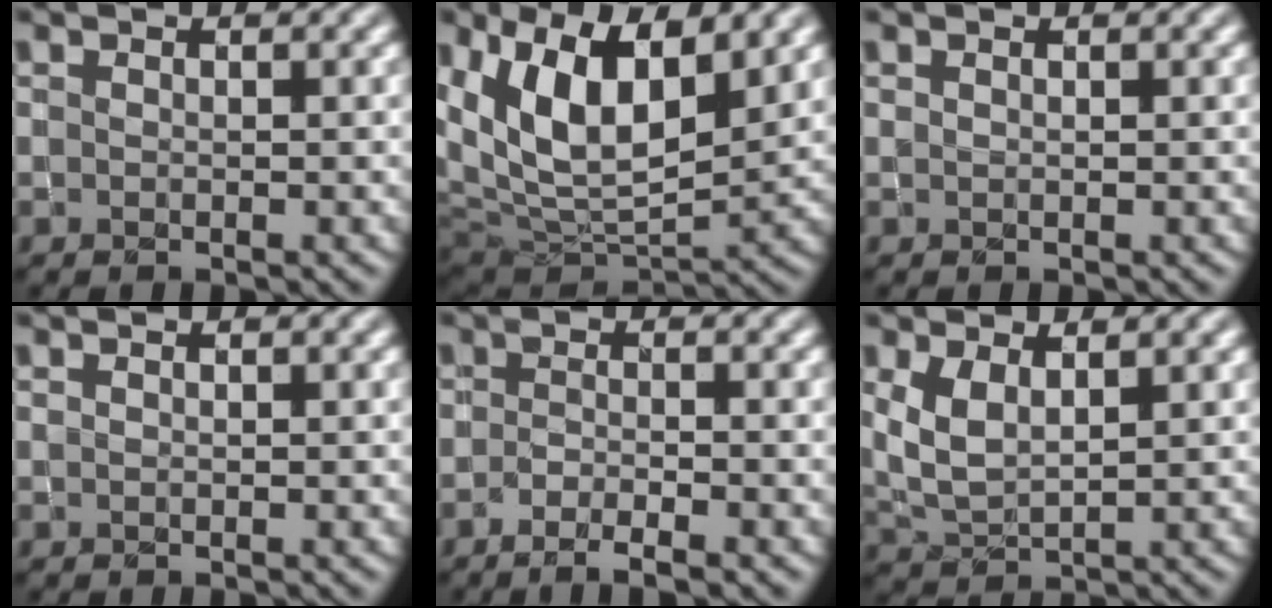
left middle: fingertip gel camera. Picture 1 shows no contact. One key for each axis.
{"total": 11.7, "fx": 4.5, "fy": 6.0, "fz": 9.0, "tx": -0.167, "ty": -0.007, "tz": 0.087}
{"total": 0.0}
{"total": 0.0}
{"total": 2.8, "fx": -1.8, "fy": 0.5, "fz": 2.0, "tx": -0.037, "ty": -0.002, "tz": -0.033}
{"total": 3.5, "fx": 1.5, "fy": 1.7, "fz": 2.6, "tx": -0.068, "ty": 0.002, "tz": 0.036}